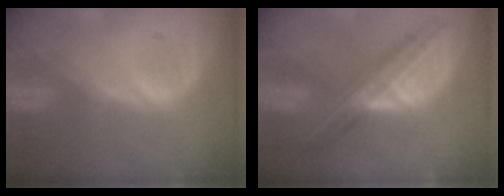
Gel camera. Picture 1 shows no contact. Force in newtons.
{"total": 8.2, "press": 6.9, "slide": 4.5}